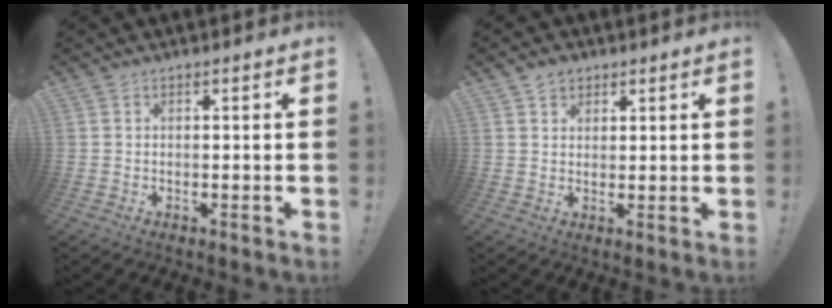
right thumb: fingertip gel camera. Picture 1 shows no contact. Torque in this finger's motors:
{"motor_torque": [-0.15, 0.03, -0.31, -0.01, 0.00]}